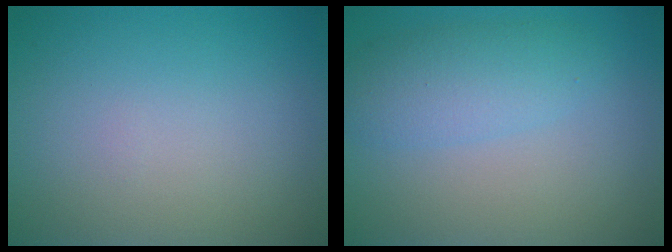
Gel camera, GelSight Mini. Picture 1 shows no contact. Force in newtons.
{"total": 2.2, "press": 2.2, "slide": 0.1}